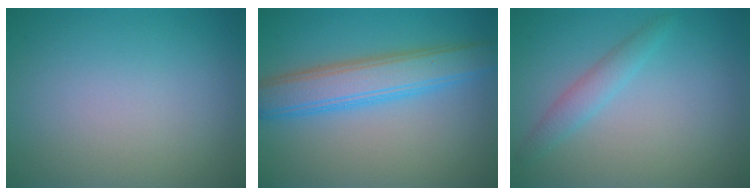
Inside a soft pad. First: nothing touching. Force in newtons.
{"total": 5.4, "press": 5.4, "slide": 0.1}
{"total": 1.9, "press": 1.9, "slide": 0.1}